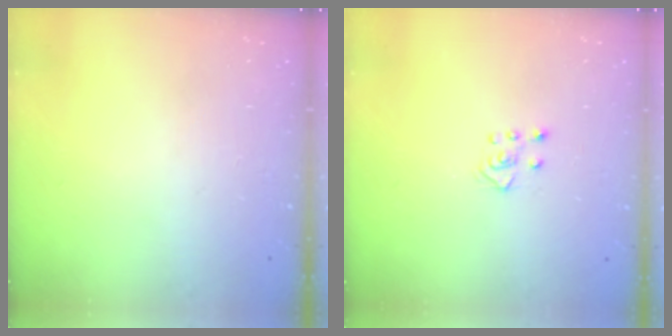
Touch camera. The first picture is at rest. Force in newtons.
{"total": 4.3, "press": 4.2, "slide": 0.5}